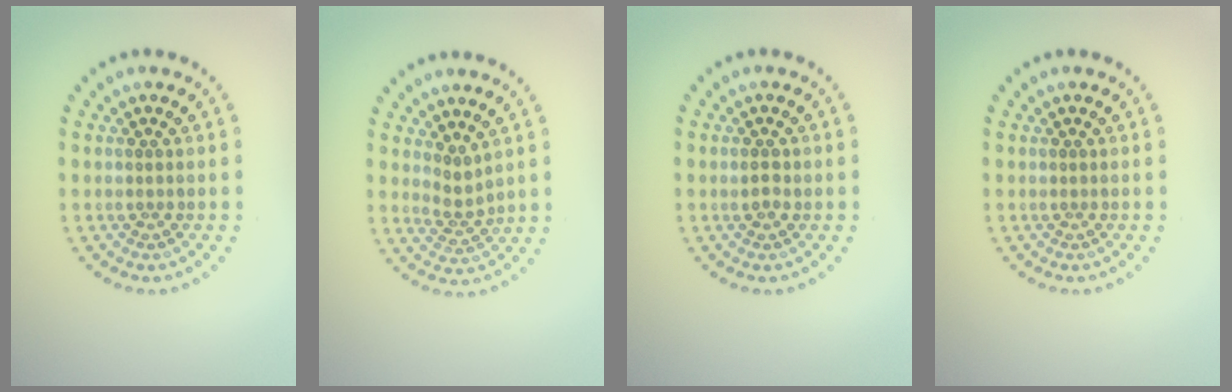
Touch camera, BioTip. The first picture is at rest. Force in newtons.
{"total": 2.0, "press": 1.3, "slide": 1.5}
{"total": 1.0, "press": 1.0, "slide": 0.1}
{"total": 0.0}